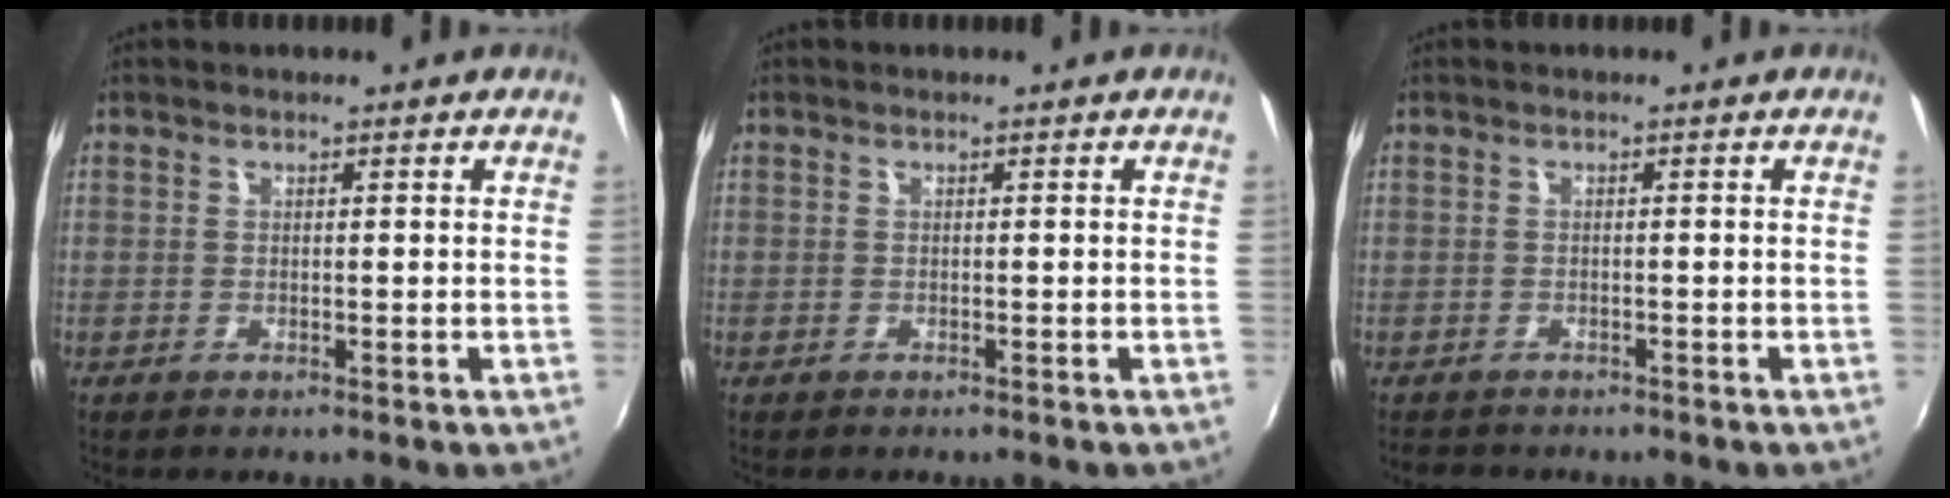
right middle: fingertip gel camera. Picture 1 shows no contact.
{"total": 0.0}
{"total": 2.6, "force": [-2.3, 1.2, 0.5], "torque": [-0.018, -0.008, -0.039]}